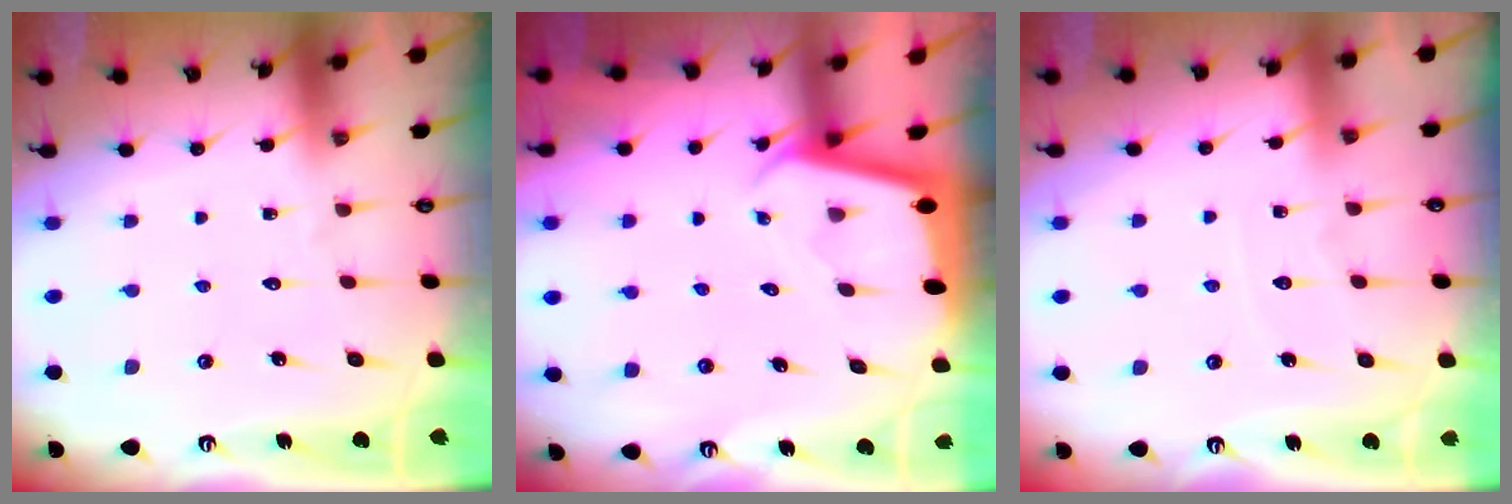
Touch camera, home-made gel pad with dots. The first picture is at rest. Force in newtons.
{"total": 1.9, "press": 1.9, "slide": 0.0}
{"total": 4.7, "press": 4.7, "slide": 0.6}